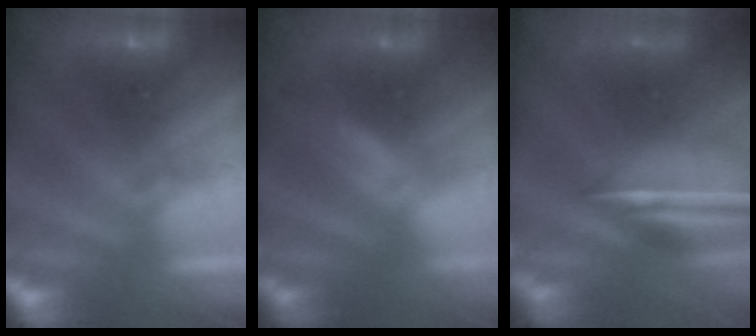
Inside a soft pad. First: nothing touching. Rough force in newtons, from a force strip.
{"total": 1.6}
{"total": 6.1}